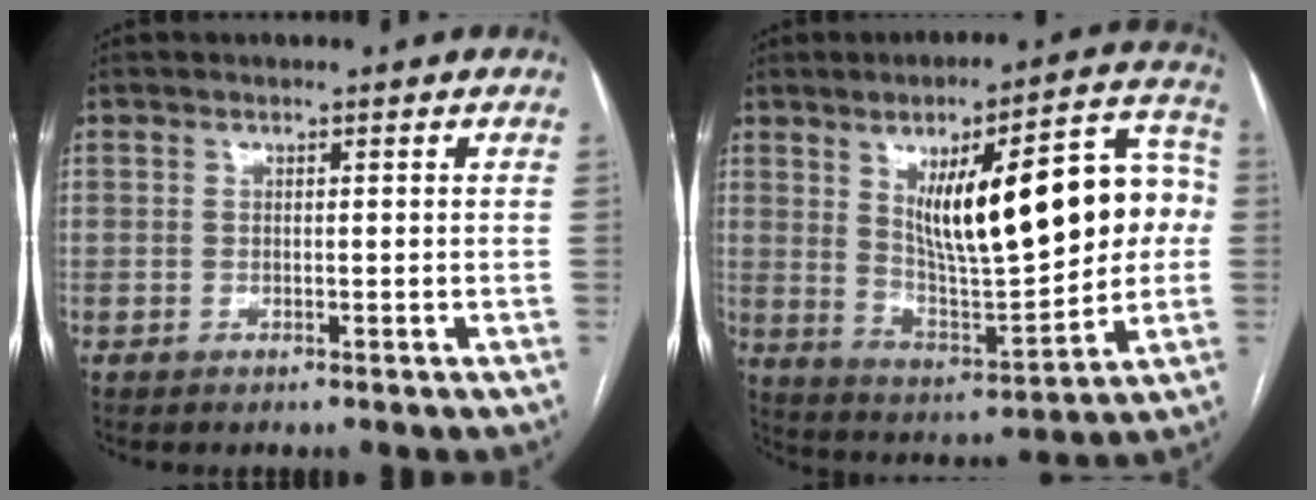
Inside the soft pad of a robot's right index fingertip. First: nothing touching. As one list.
[{"total": 22.3, "force": [3.7, 6.0, 21.1], "torque": [-0.312, 0.026, 0.065]}]